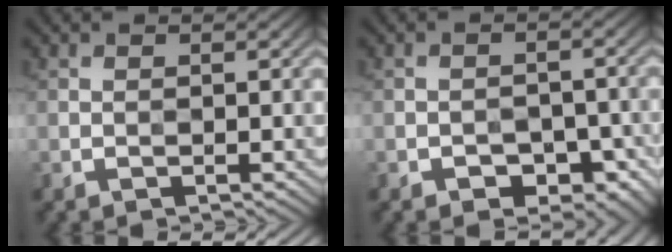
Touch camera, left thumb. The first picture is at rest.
{"total": 3.1, "force": [-2.3, 1.8, 1.1], "torque": [-0.011, 0.008, -0.034]}